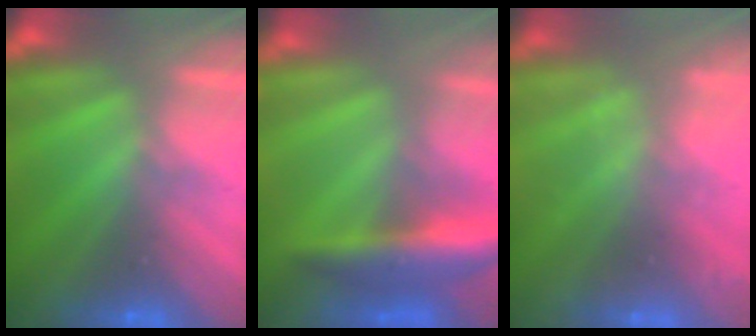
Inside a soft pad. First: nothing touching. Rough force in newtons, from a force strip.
{"total": 8.0}
{"total": 2.2}